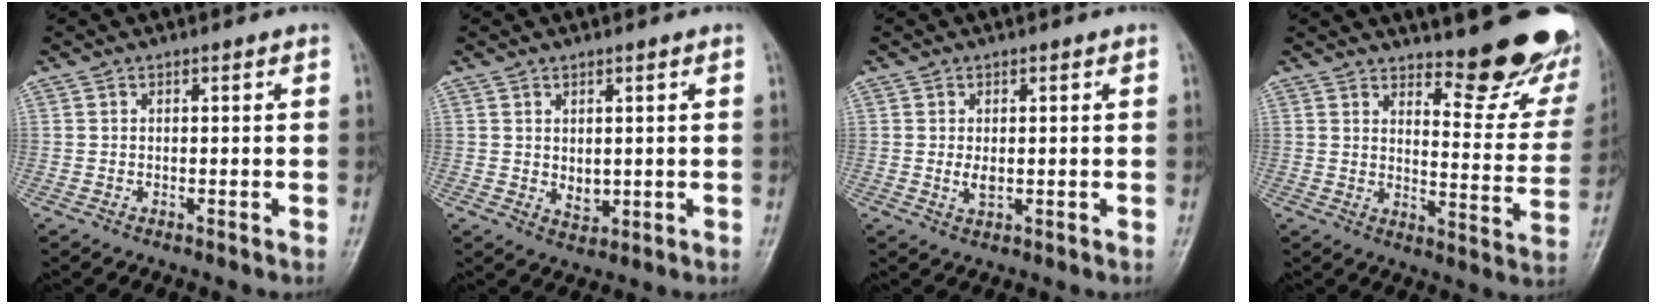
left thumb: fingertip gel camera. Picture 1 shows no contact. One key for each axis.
{"total": 3.0, "fx": 0.6, "fy": 1.9, "fz": 2.2, "tx": -0.028, "ty": -0.012, "tz": 0.018}
{"total": 2.2, "fx": 0.2, "fy": 1.2, "fz": 1.9, "tx": -0.031, "ty": -0.005, "tz": 0.008}
{"total": 17.0, "fx": 14.4, "fy": 4.7, "fz": 7.8, "tx": -0.052, "ty": -0.135, "tz": 0.173}